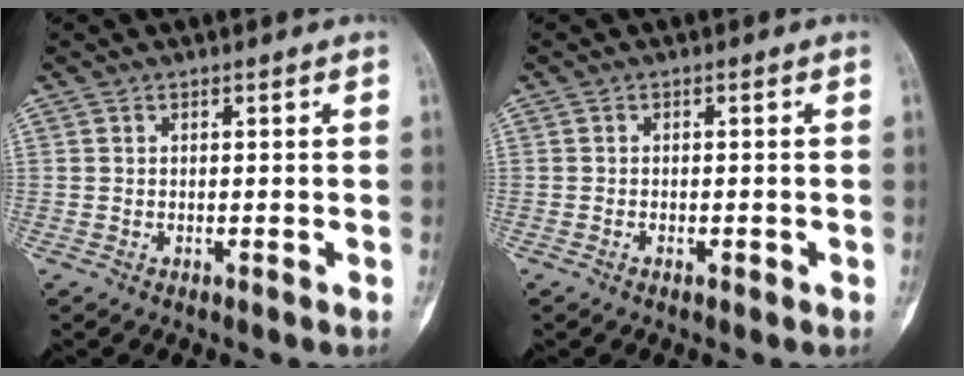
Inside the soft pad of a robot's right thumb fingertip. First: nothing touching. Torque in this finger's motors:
{"motor_torque": [-0.31, -0.08, 0.14, 0.13, -0.07]}